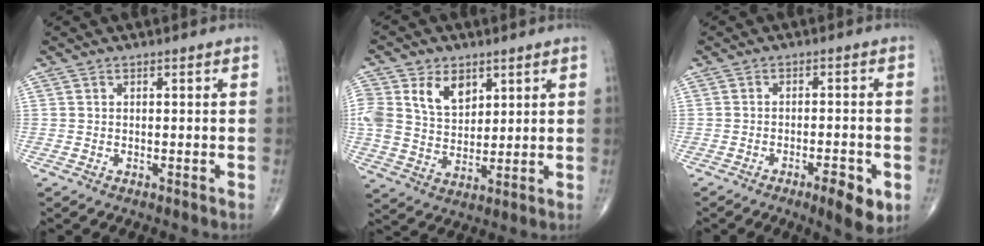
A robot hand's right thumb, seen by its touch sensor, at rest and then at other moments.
{"total": 11.6, "force": [4.9, 8.0, 6.8], "torque": [-0.115, -0.014, 0.100]}
{"total": 7.8, "force": [-3.5, 2.2, 6.6], "torque": [-0.090, 0.004, -0.045]}